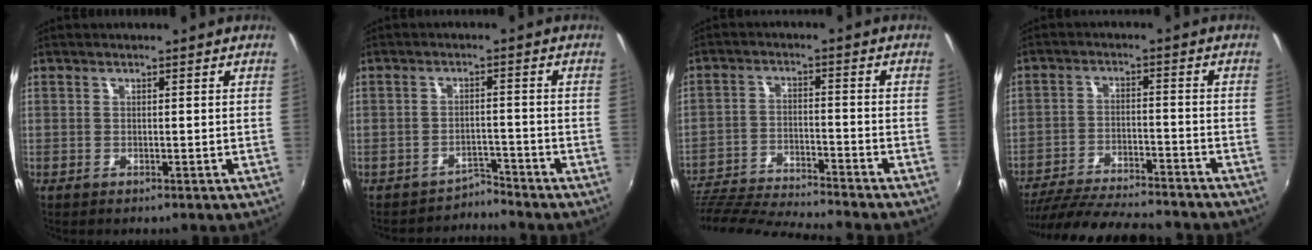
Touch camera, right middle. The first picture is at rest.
{"total": 3.4, "force": [-3.1, -0.3, -1.3], "torque": [0.016, 0.008, -0.052]}
{"total": 17.0, "force": [-15.6, 0.0, 6.8], "torque": [-0.150, -0.036, -0.273]}
{"total": 19.3, "force": [-17.1, 3.3, 8.3], "torque": [-0.165, -0.028, -0.262]}